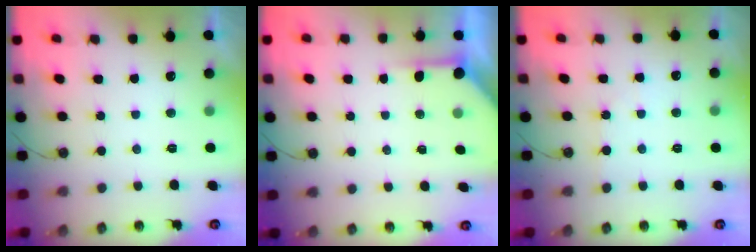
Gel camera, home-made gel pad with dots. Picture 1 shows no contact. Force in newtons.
{"total": 3.5, "press": 3.5, "slide": 0.3}
{"total": 2.5, "press": 2.5, "slide": 0.4}